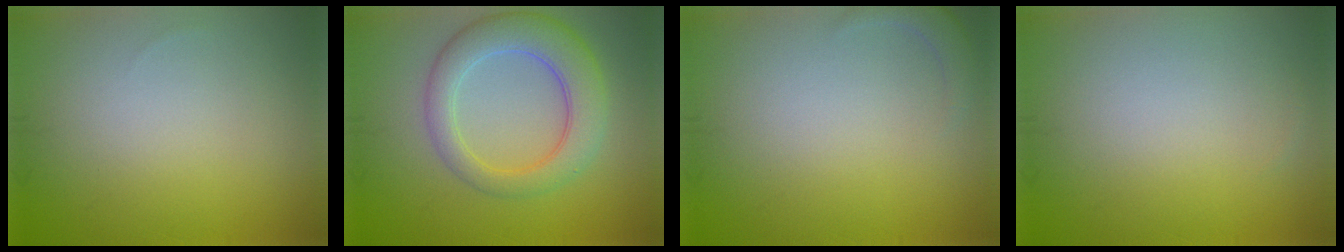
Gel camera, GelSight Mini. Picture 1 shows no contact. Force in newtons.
{"total": 5.7, "press": 5.7, "slide": 0.1}
{"total": 1.6, "press": 1.6, "slide": 0.3}
{"total": 0.0}